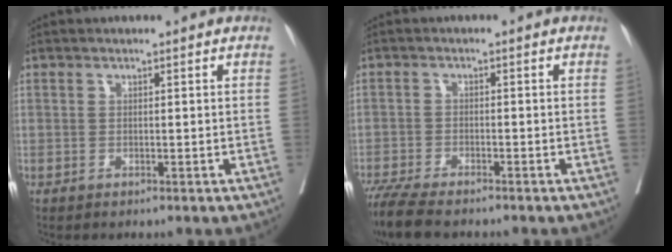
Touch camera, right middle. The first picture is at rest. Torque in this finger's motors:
{"motor_torque": [0.46, -0.55, 0.07, 0.05]}